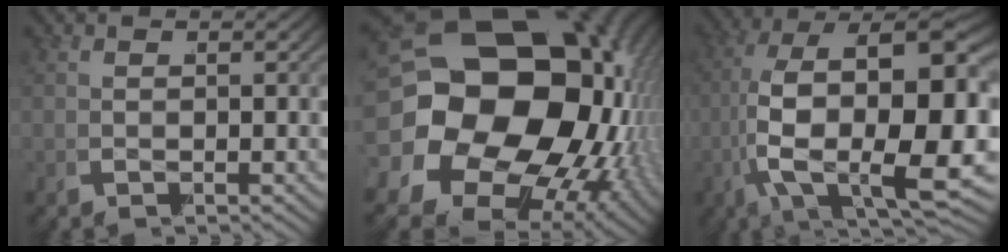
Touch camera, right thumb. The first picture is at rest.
{"total": 31.6, "force": [0.5, 22.8, 21.9], "torque": [-0.386, -0.039, 0.004]}
{"total": 20.6, "force": [-1.9, 11.7, 16.9], "torque": [-0.352, -0.075, 0.008]}